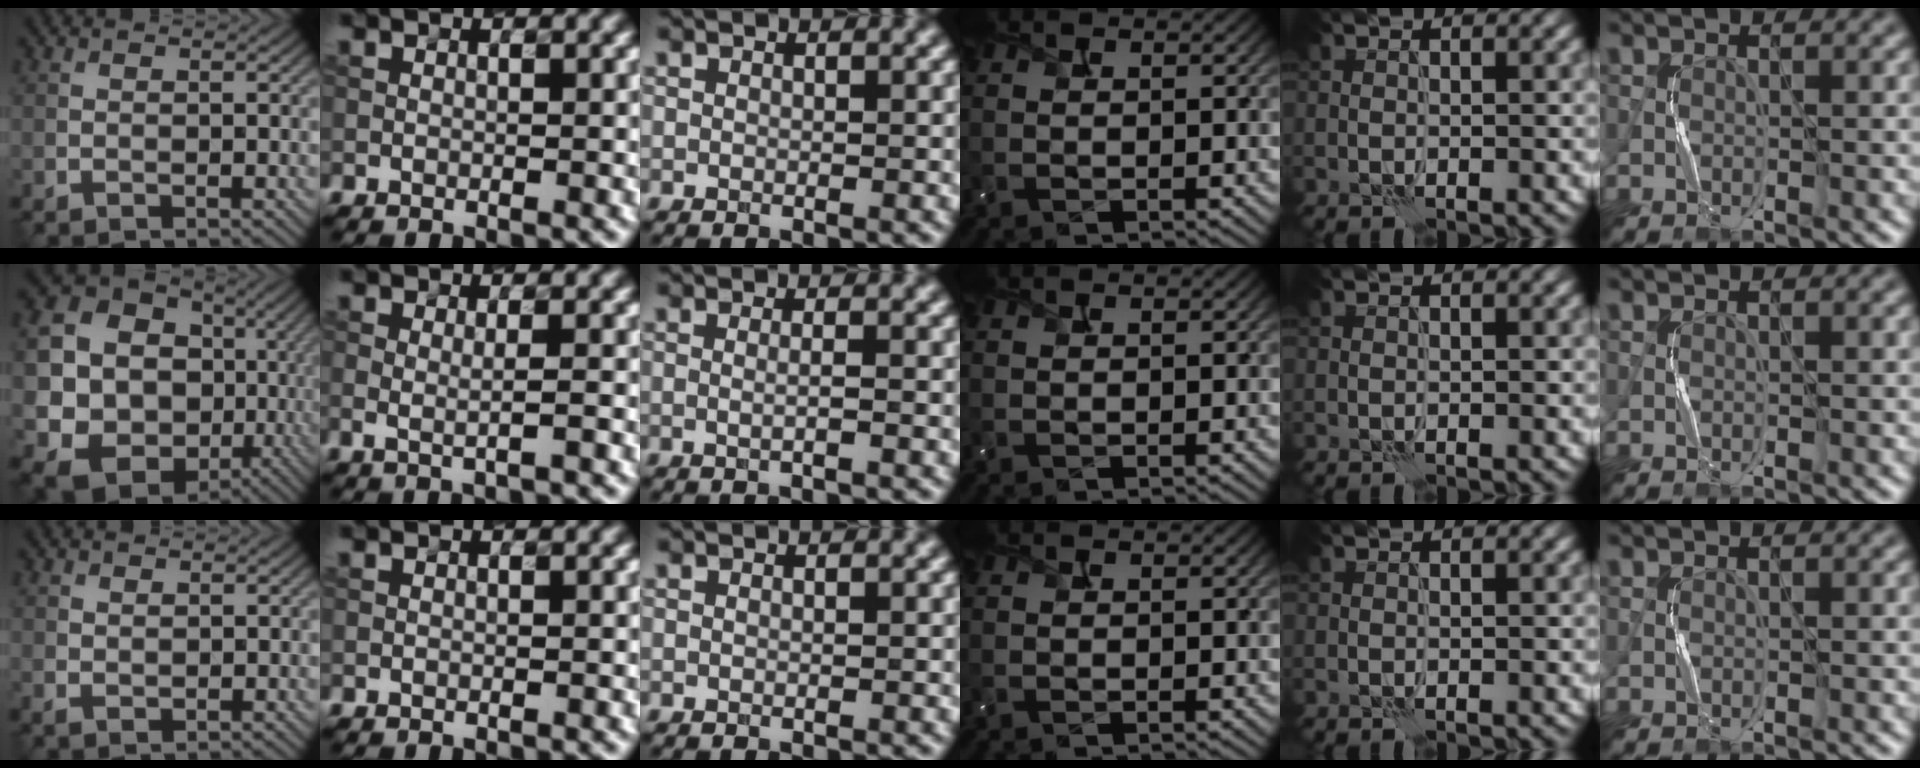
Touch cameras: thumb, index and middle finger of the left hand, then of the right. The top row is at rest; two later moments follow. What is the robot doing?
{"motion": "squeeze", "object": "bubble wrap"}